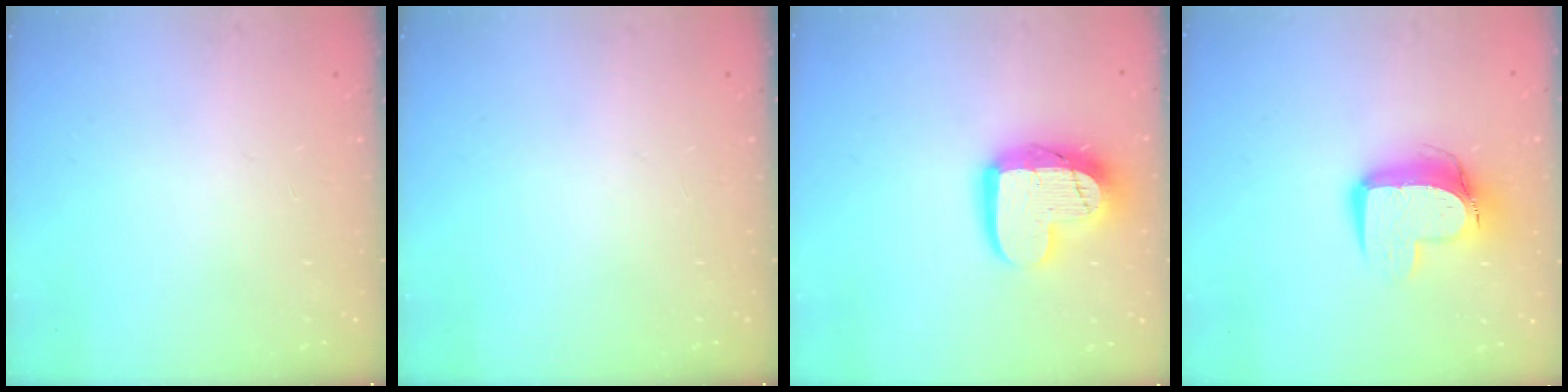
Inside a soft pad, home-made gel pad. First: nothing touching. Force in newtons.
{"total": 0.0}
{"total": 15.1, "press": 15.1, "slide": 1.3}
{"total": 12.2, "press": 12.1, "slide": 1.2}